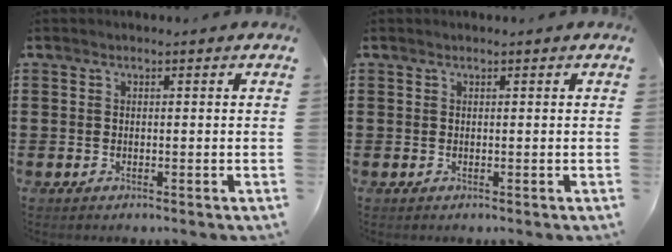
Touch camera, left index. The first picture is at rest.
{"total": 0.0}